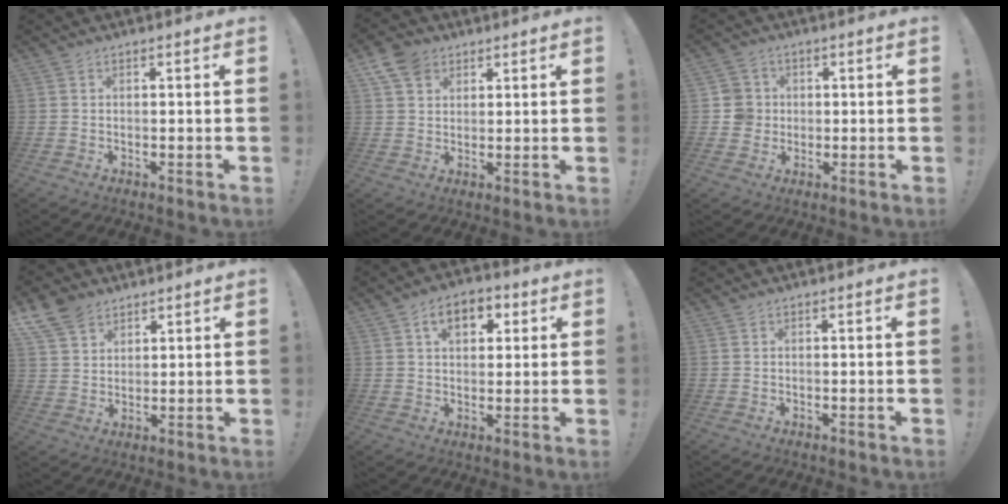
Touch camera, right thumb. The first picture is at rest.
{"total": 7.4, "force": [4.0, 5.4, 2.9], "torque": [-0.052, -0.012, 0.081]}
{"total": 5.8, "force": [0.1, 5.7, 0.9], "torque": [-0.020, 0.004, 0.004]}
{"total": 8.5, "force": [6.0, 5.5, 2.7], "torque": [-0.055, -0.030, 0.121]}
{"total": 8.4, "force": [3.3, 5.6, 5.2], "torque": [-0.069, 0.001, 0.057]}
{"total": 0.0}